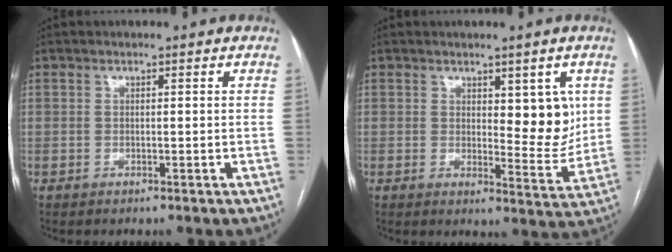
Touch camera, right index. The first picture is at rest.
{"total": 6.9, "force": [2.1, 2.6, 6.0], "torque": [-0.073, -0.009, 0.033]}